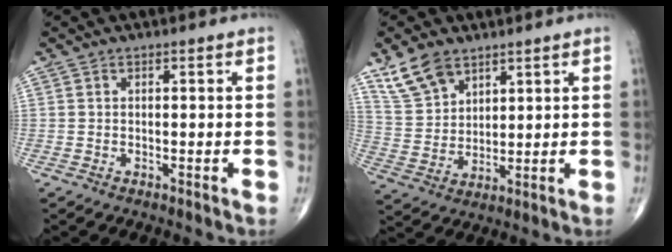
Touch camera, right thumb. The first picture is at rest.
{"total": 8.9, "force": [6.1, 5.1, 3.9], "torque": [-0.065, -0.020, 0.129]}